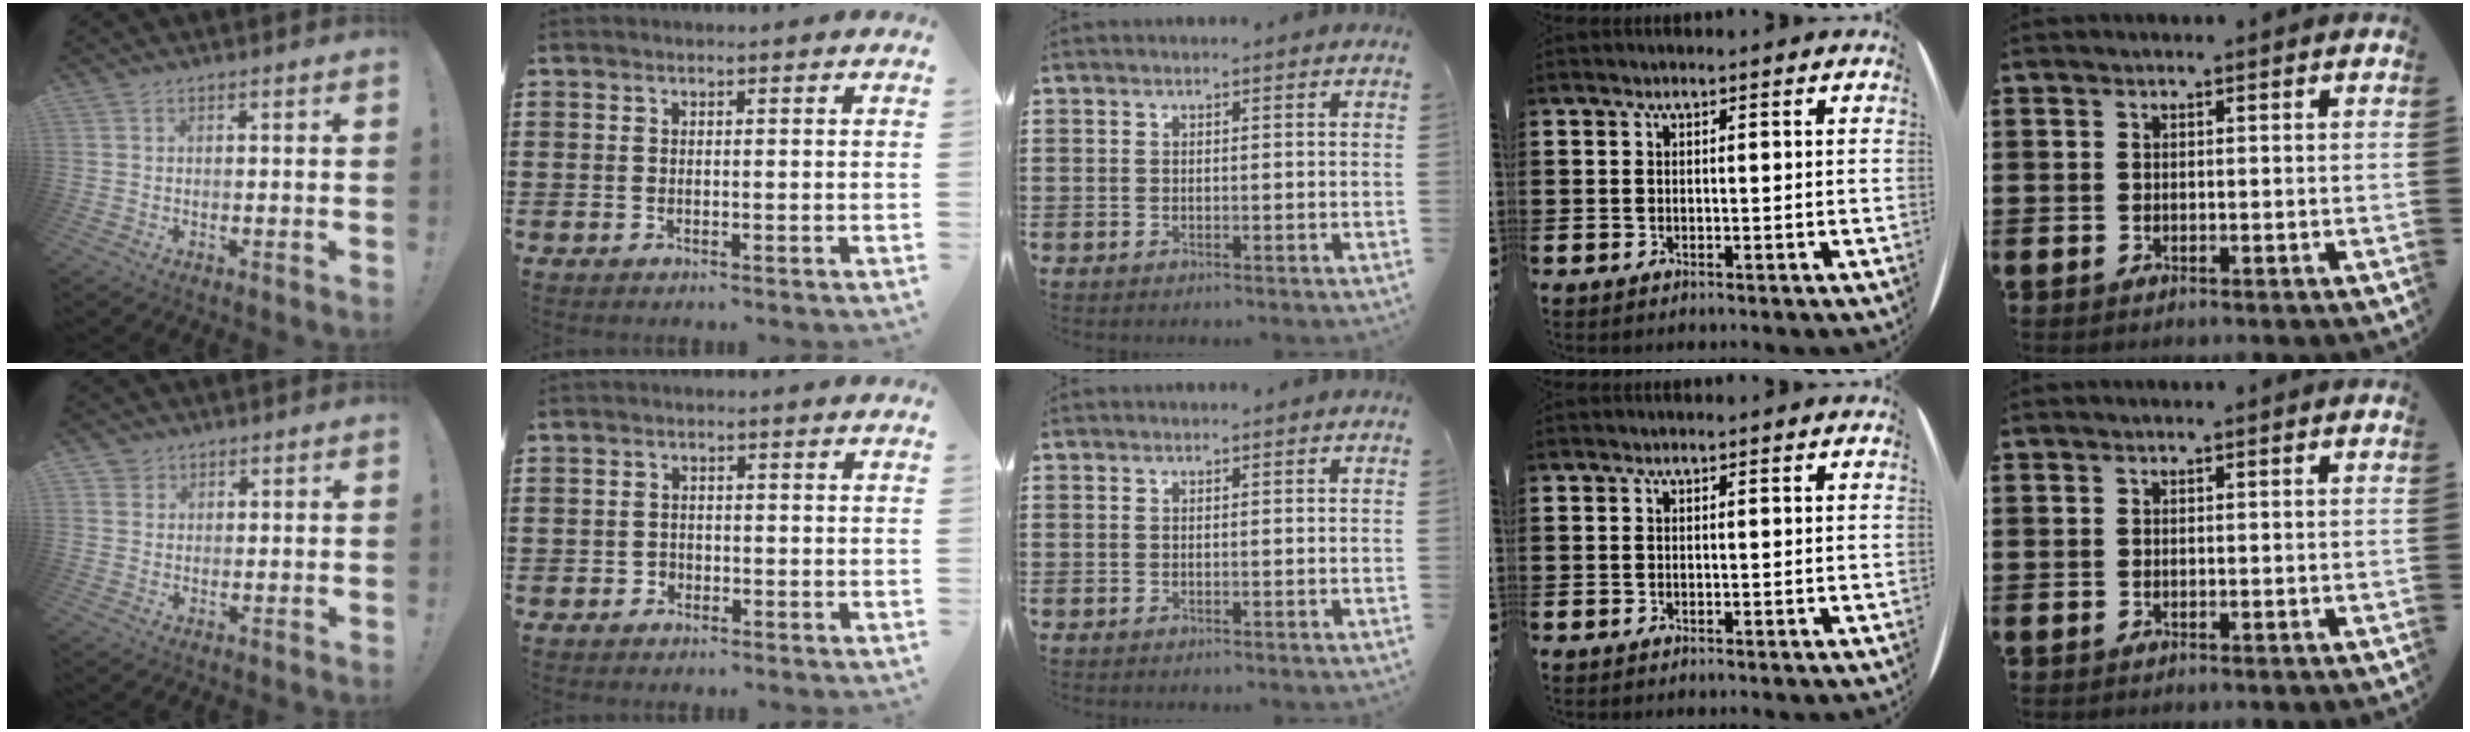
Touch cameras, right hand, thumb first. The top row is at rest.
{"thumb": {"total": 2.2, "force": [1.5, 1.6, 0.0], "torque": [0.002, -0.005, 0.026]}, "index": {"total": 1.3, "force": [-0.9, 0.9, 0.2], "torque": [-0.007, 0.001, -0.022]}}